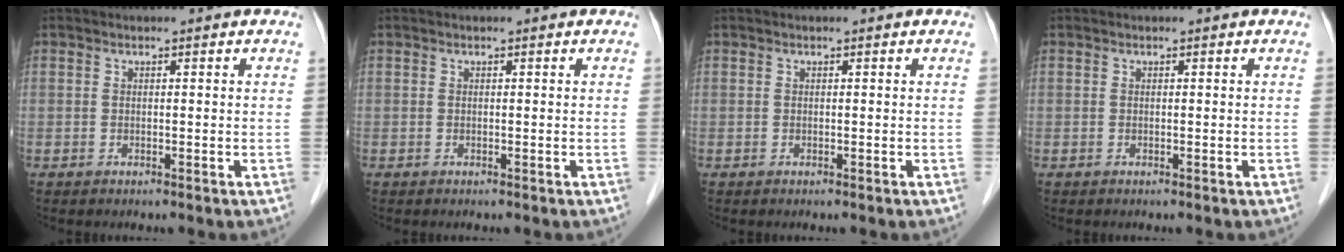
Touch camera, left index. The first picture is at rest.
{"total": 0.0}
{"total": 0.0}
{"total": 0.0}